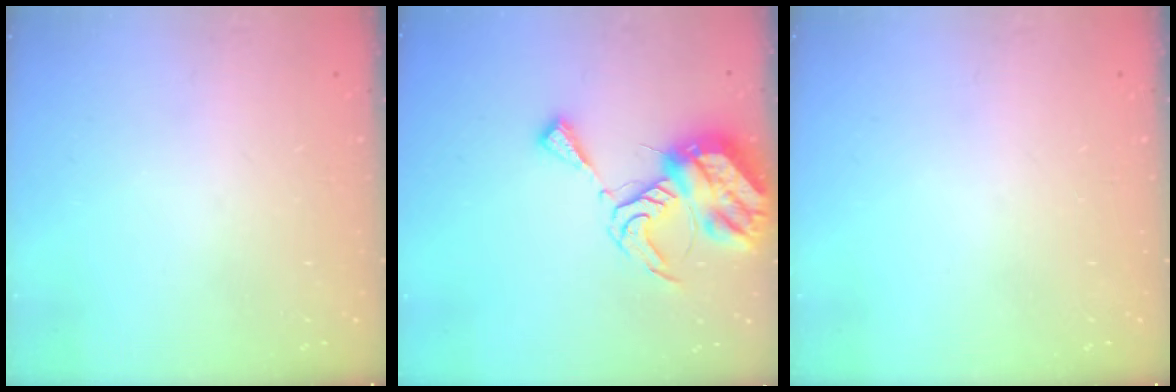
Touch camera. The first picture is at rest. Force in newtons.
{"total": 12.4, "press": 12.3, "slide": 1.2}
{"total": 0.0}